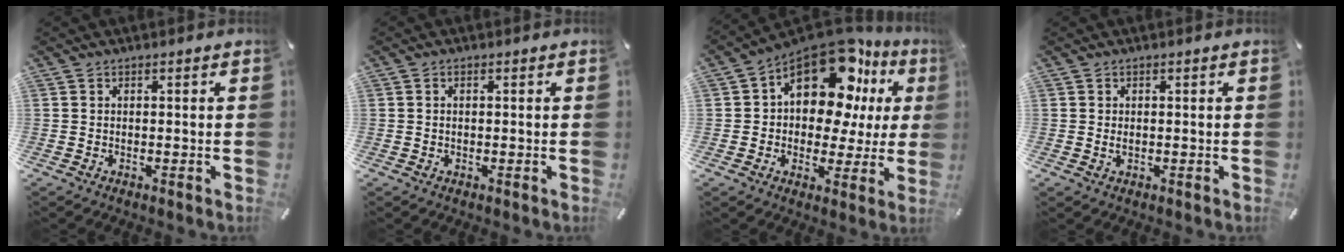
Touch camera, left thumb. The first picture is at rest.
{"total": 0.8, "force": [0.1, 0.4, 0.7], "torque": [-0.015, 0.001, 0.001]}
{"total": 17.3, "force": [8.6, 9.7, 11.4], "torque": [-0.187, -0.064, 0.149]}
{"total": 1.0, "force": [0.0, 0.7, 0.7], "torque": [-0.015, 0.003, -0.001]}